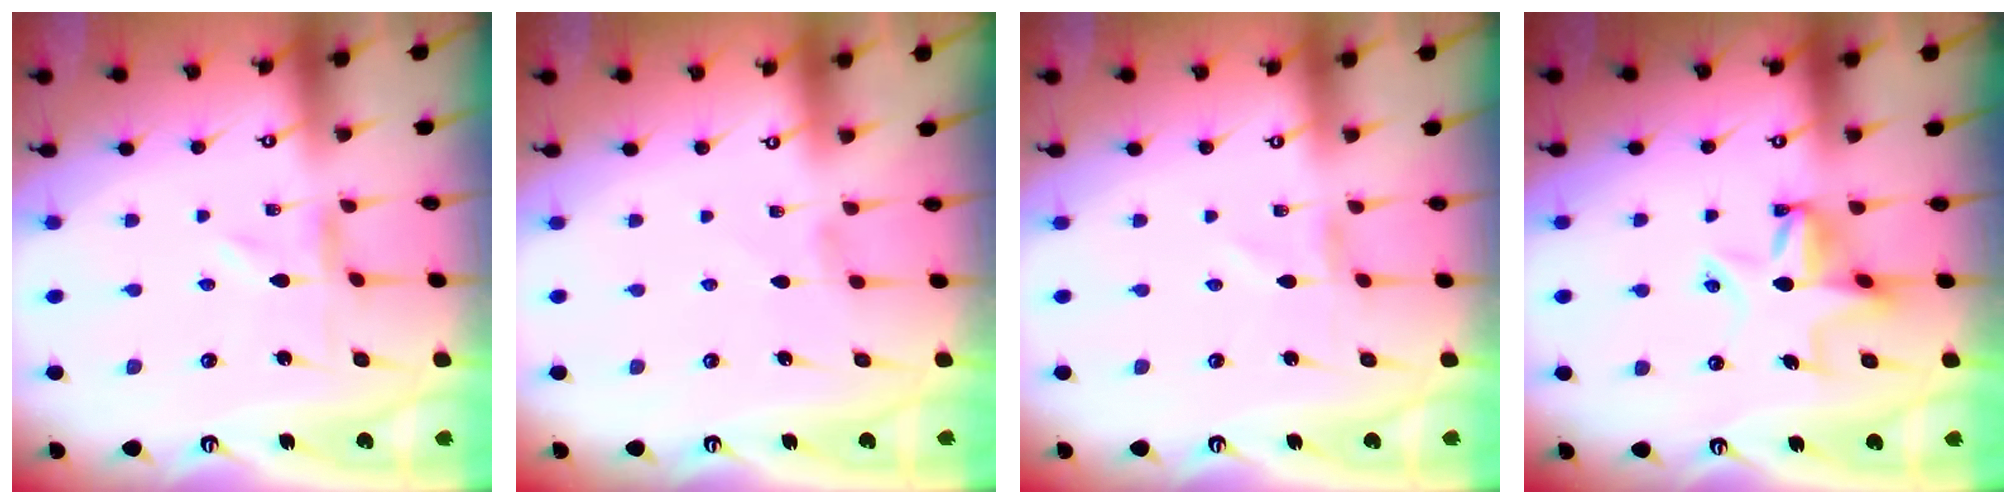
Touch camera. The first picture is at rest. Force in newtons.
{"total": 0.9, "press": 0.9, "slide": 0.3}
{"total": 0.0}
{"total": 11.5, "press": 11.5, "slide": 0.5}